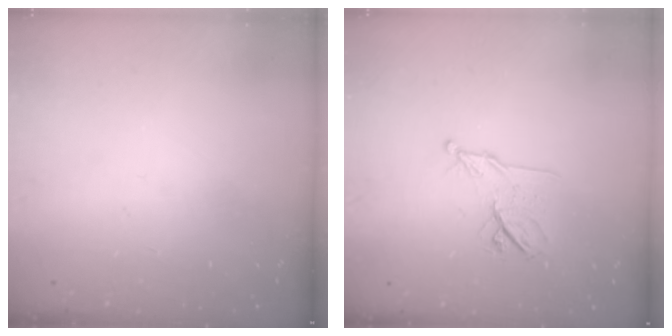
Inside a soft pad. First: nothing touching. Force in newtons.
{"total": 10.0, "press": 9.9, "slide": 0.9}